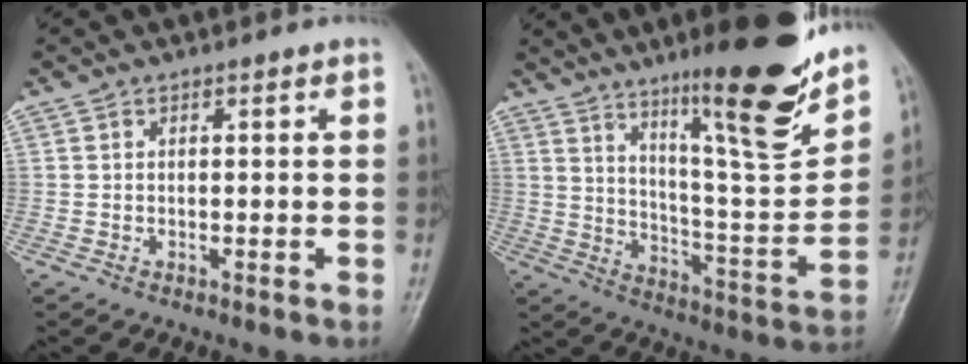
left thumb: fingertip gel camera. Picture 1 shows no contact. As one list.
[{"total": 20.8, "force": [13.9, 3.3, 15.1], "torque": [-0.191, -0.080, 0.225]}]